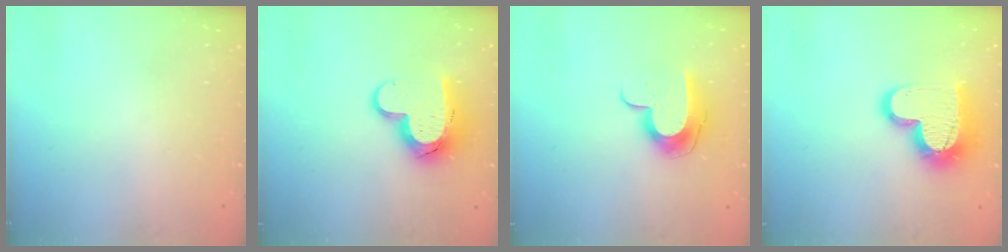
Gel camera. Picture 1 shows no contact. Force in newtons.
{"total": 13.6, "press": 13.5, "slide": 1.3}
{"total": 10.2, "press": 10.2, "slide": 0.5}
{"total": 17.8, "press": 17.7, "slide": 1.6}